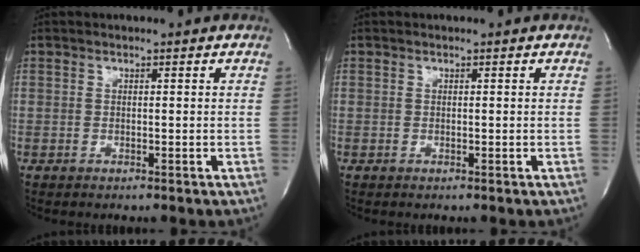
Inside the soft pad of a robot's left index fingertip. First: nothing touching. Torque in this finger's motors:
{"motor_torque": [-0.07, -0.07, -0.04, -0.01]}